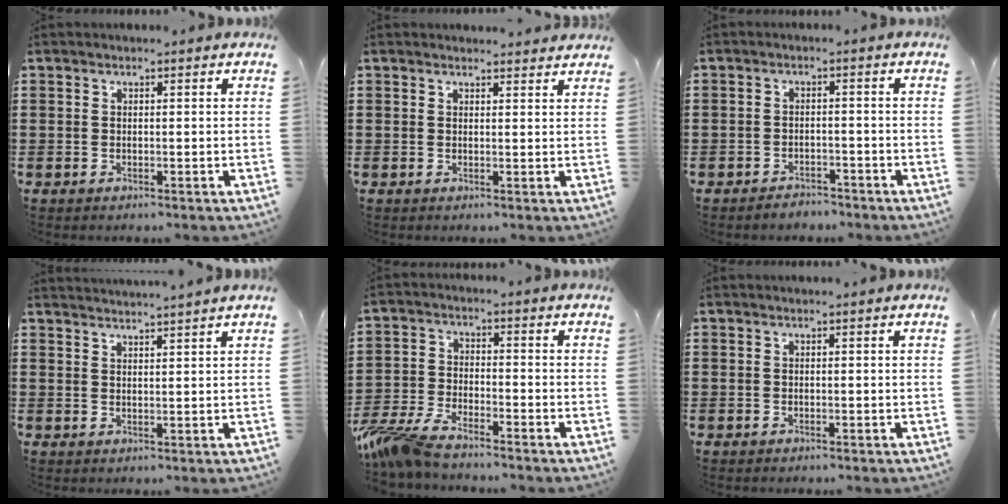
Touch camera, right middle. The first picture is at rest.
{"total": 1.5, "force": [1.4, 0.3, 0.1], "torque": [0.003, 0.000, 0.026]}
{"total": 2.3, "force": [-2.2, 0.4, -0.3], "torque": [-0.002, 0.002, -0.050]}
{"total": 2.3, "force": [2.2, -0.6, -0.1], "torque": [-0.003, -0.003, 0.043]}
{"total": 6.2, "force": [-5.5, 0.8, 2.6], "torque": [-0.087, -0.013, -0.117]}
{"total": 0.0}